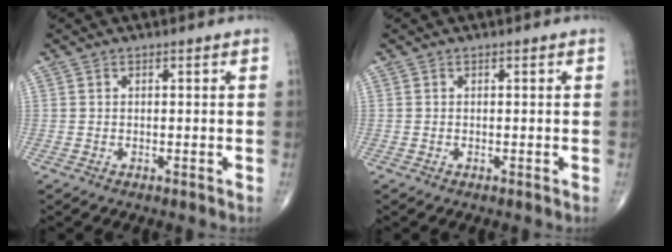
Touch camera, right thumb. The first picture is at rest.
{"total": 0.0}